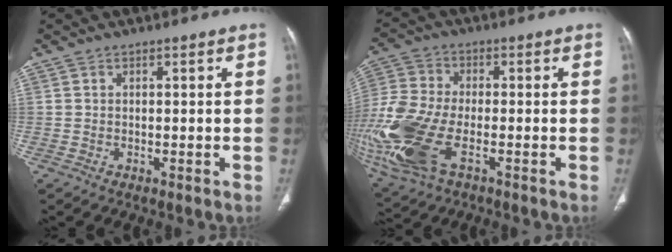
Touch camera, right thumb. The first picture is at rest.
{"total": 19.6, "force": [-6.5, 9.8, 15.7], "torque": [-0.405, -0.009, -0.116]}